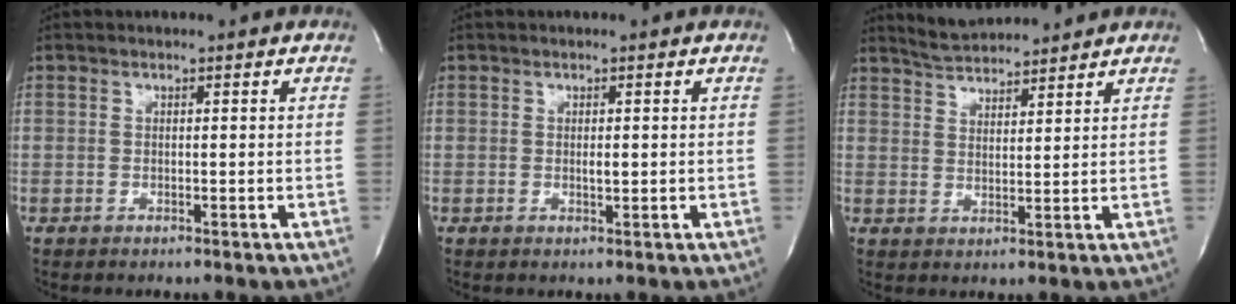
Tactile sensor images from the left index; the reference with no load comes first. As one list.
[{"total": 0.9, "force": [0.1, 0.3, 0.8], "torque": [-0.016, -0.002, 0.002]}, {"total": 6.6, "force": [6.4, 0.5, 1.3], "torque": [-0.033, 0.019, 0.112]}]